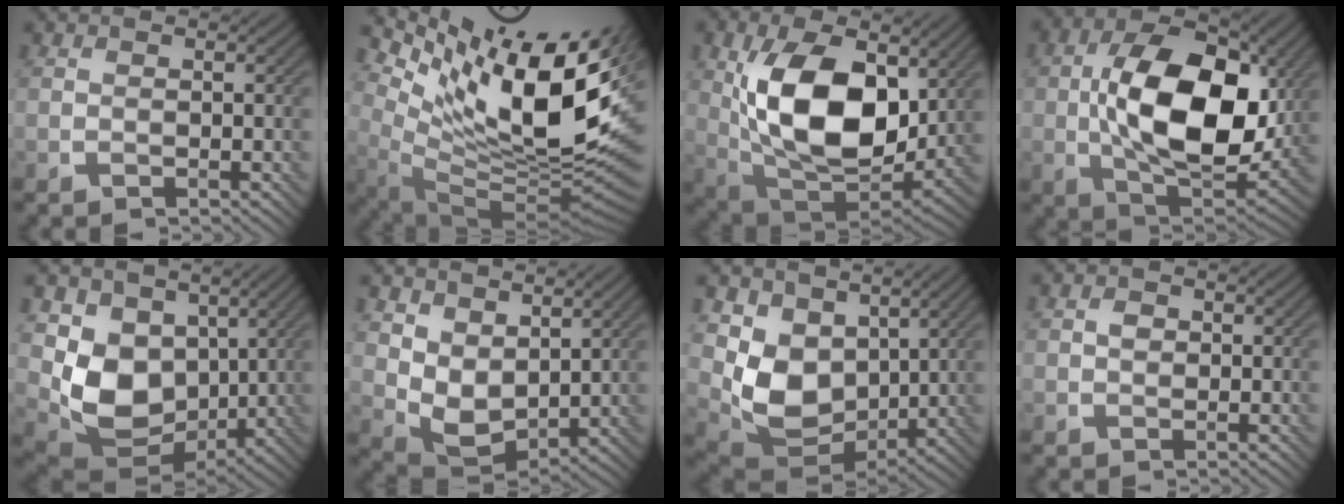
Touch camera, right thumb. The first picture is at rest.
{"total": 17.4, "force": [6.8, 6.3, 14.7], "torque": [-0.261, 0.005, 0.127]}
{"total": 15.7, "force": [3.1, 9.4, 12.2], "torque": [-0.236, -0.014, 0.067]}
{"total": 16.3, "force": [0.9, 9.6, 13.2], "torque": [-0.244, -0.001, 0.020]}
{"total": 9.1, "force": [1.5, 7.1, 5.6], "torque": [-0.135, -0.030, 0.034]}
{"total": 7.5, "force": [3.6, 4.6, 4.7], "torque": [-0.111, -0.010, 0.072]}
{"total": 8.6, "force": [2.5, 6.4, 5.2], "torque": [-0.130, -0.028, 0.053]}
{"total": 1.3, "force": [0.0, 1.1, 0.7], "torque": [-0.013, 0.000, -0.004]}